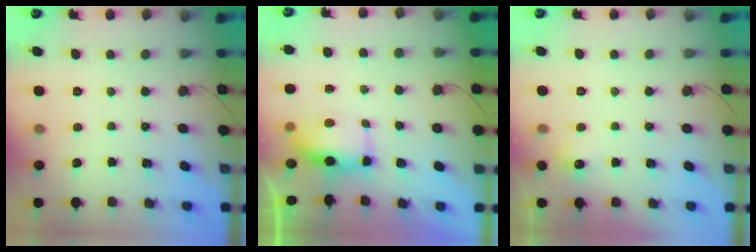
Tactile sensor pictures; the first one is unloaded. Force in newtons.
{"total": 6.2, "press": 6.1, "slide": 1.2}
{"total": 4.4, "press": 4.1, "slide": 1.4}